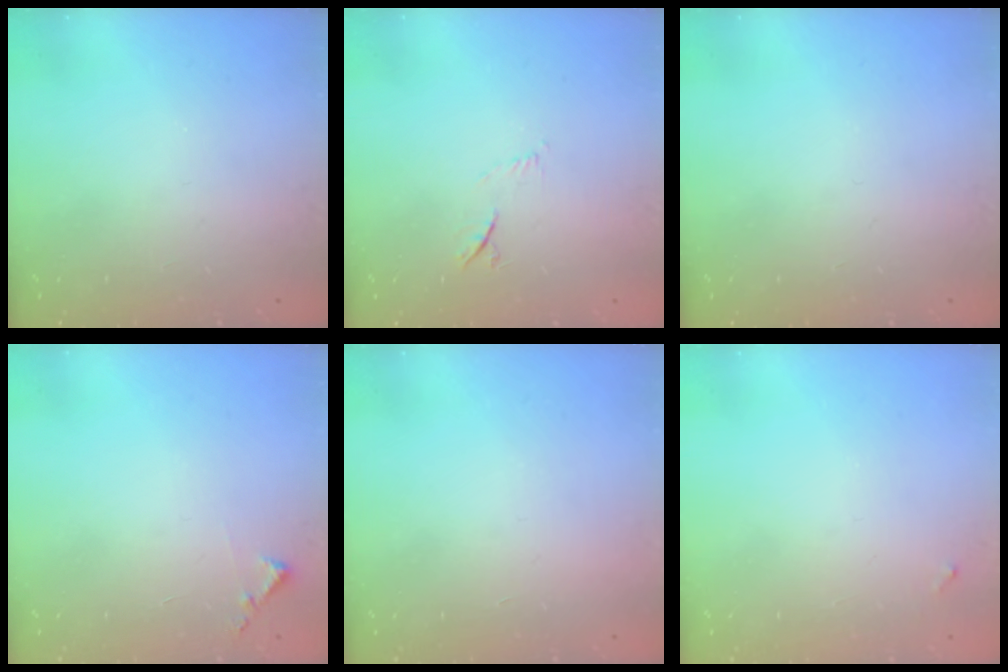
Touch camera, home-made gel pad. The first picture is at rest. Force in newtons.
{"total": 4.7, "press": 4.6, "slide": 1.2}
{"total": 0.0}
{"total": 5.2, "press": 5.2, "slide": 0.6}
{"total": 1.7, "press": 1.7, "slide": 0.1}
{"total": 3.9, "press": 3.9, "slide": 0.3}